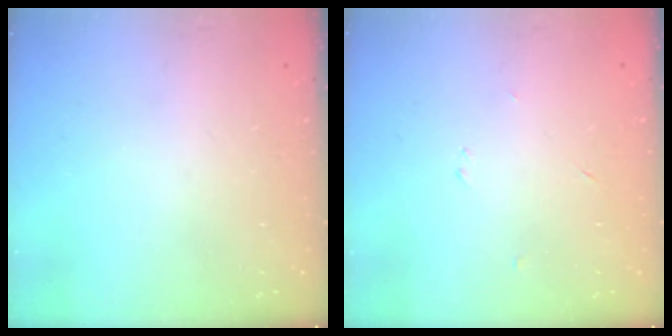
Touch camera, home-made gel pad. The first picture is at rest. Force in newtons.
{"total": 2.2, "press": 2.2, "slide": 0.2}